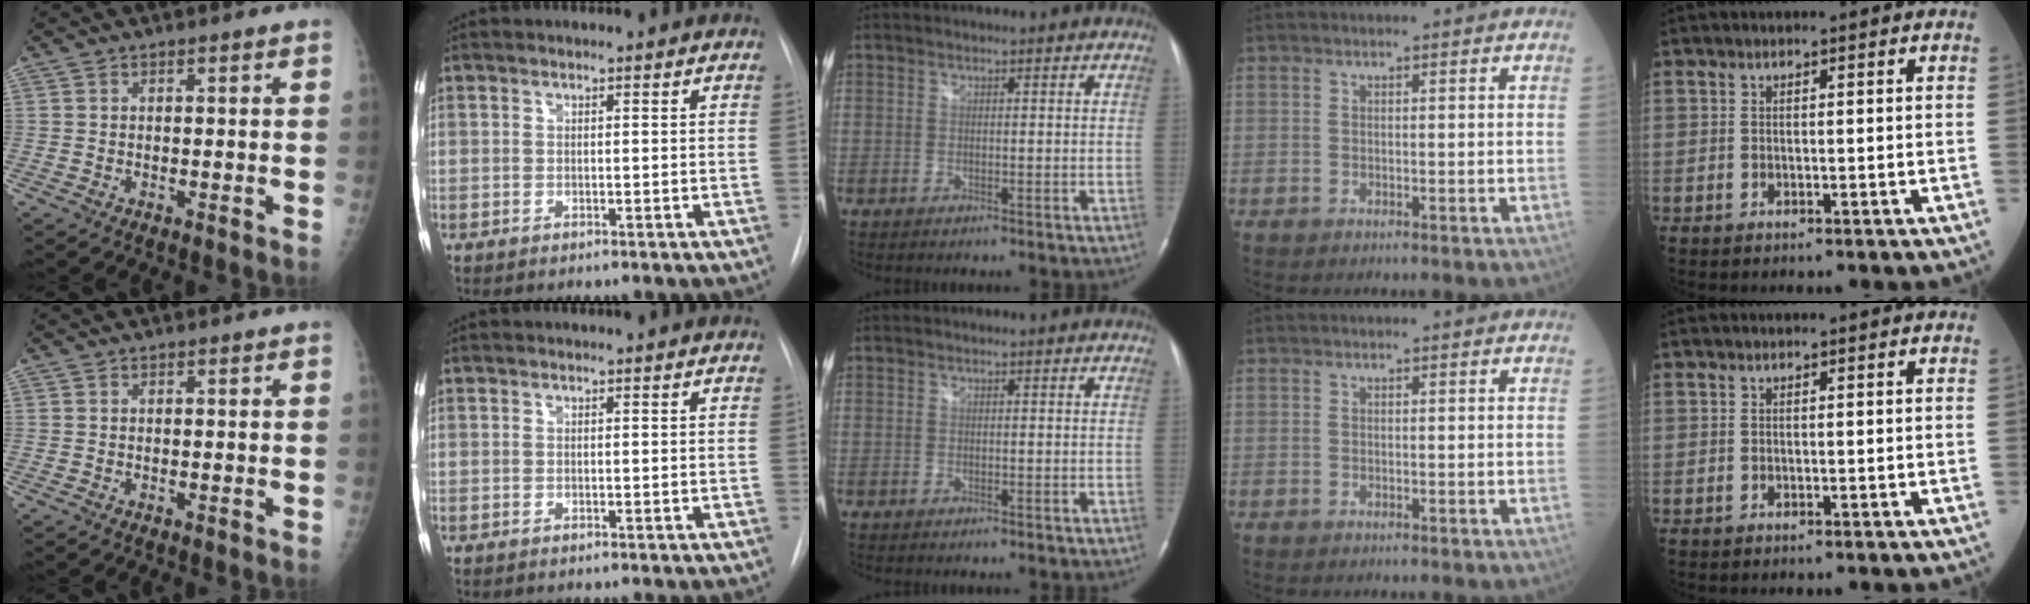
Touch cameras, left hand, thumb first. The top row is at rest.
{}